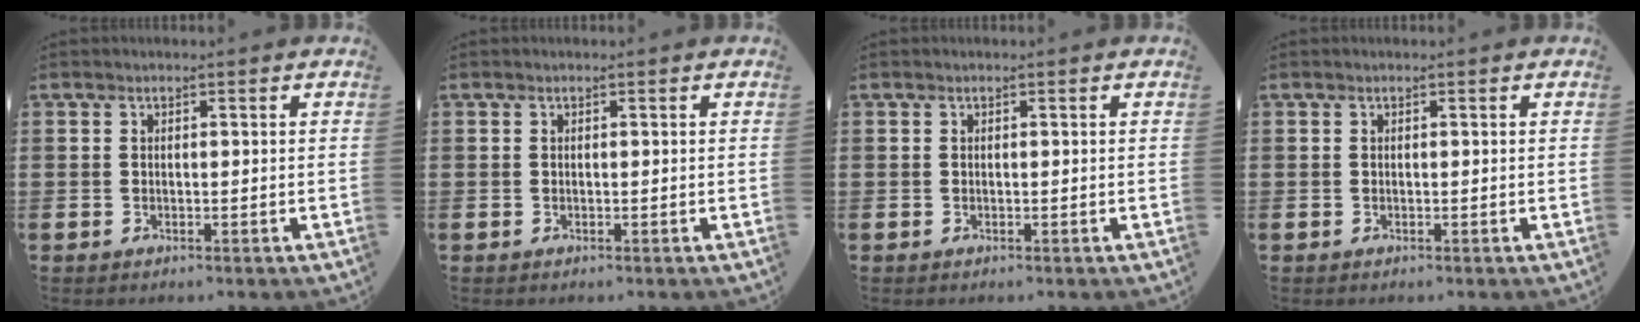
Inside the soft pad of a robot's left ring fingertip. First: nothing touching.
{"total": 0.0}
{"total": 0.0}
{"total": 0.0}